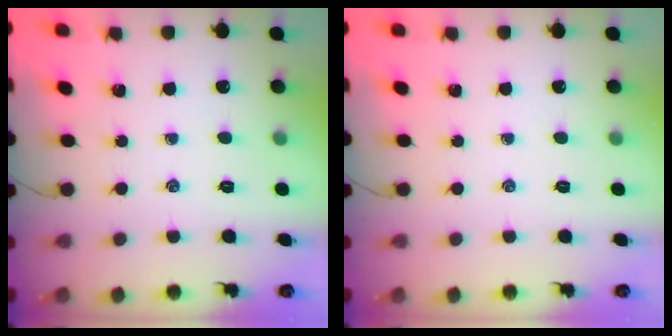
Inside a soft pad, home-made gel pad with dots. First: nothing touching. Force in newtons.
{"total": 0.0}